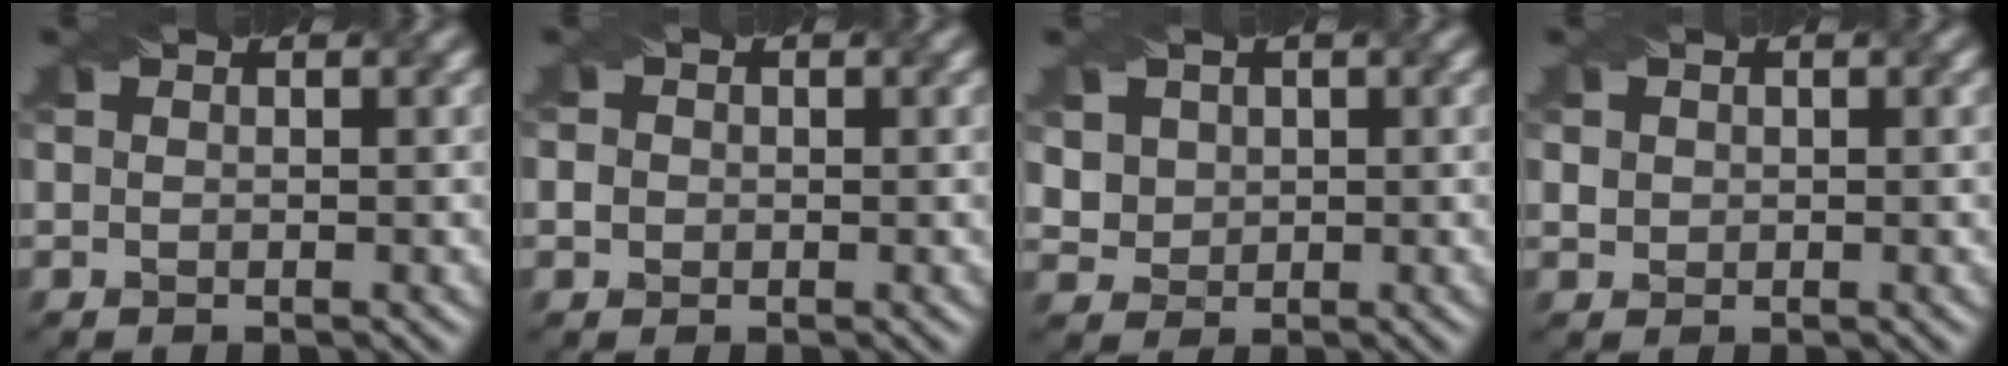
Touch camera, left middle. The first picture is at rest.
{"total": 1.2, "force": [-0.1, 1.1, 0.4], "torque": [-0.001, 0.014, -0.004]}
{"total": 3.5, "force": [1.6, 3.0, 1.1], "torque": [-0.040, 0.008, 0.035]}
{"total": 1.8, "force": [0.7, 1.5, 0.7], "torque": [-0.016, 0.011, 0.014]}